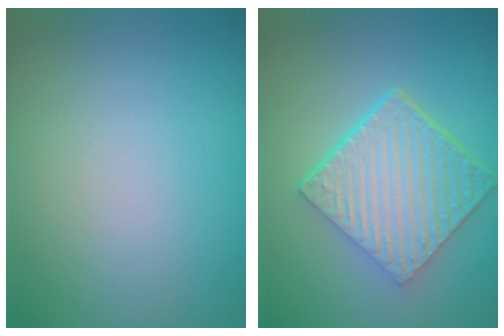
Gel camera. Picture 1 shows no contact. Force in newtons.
{"total": 6.2, "press": 4.5, "slide": 4.3}